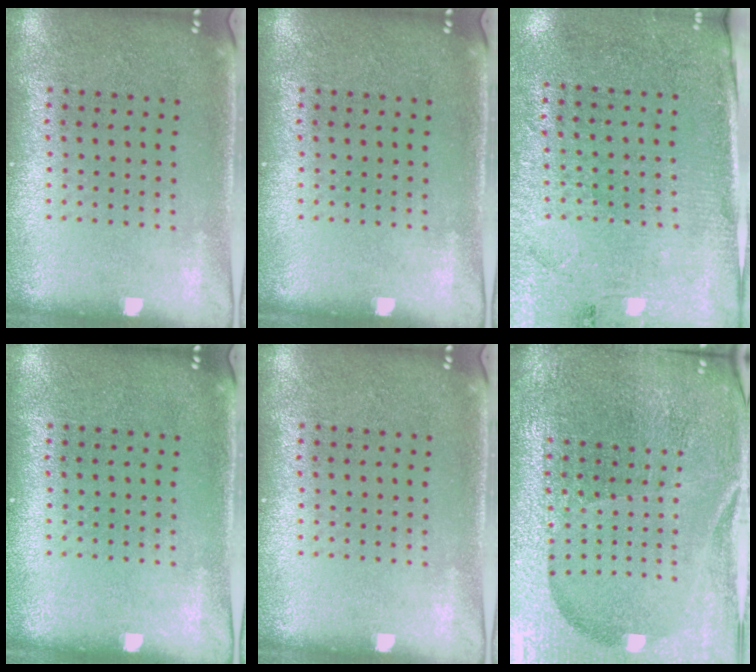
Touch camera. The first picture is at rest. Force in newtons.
{"total": 0.0}
{"total": 2.8, "press": 2.6, "slide": 1.2}
{"total": 0.0}
{"total": 0.0}
{"total": 5.1, "press": 4.7, "slide": 1.8}